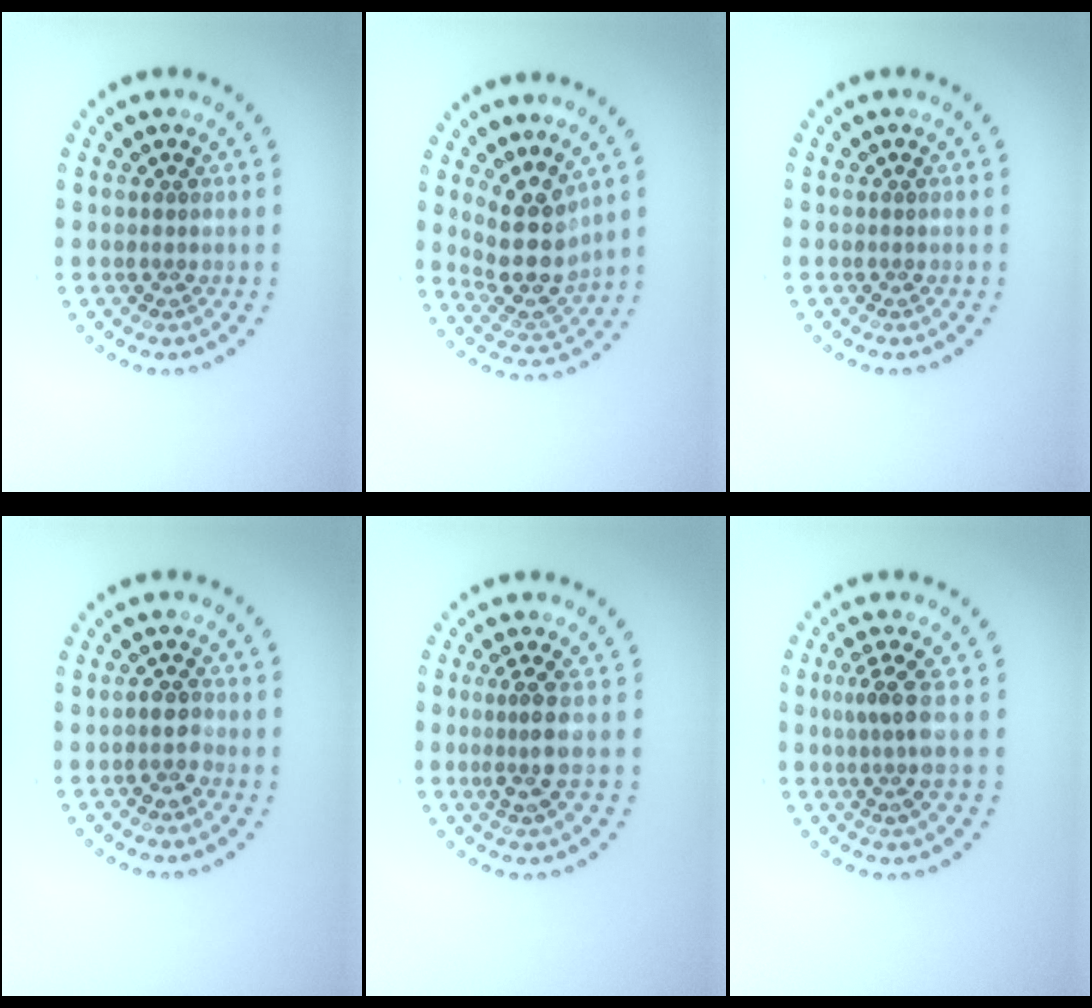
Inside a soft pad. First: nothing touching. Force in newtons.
{"total": 4.5, "press": 3.6, "slide": 2.6}
{"total": 0.0}
{"total": 1.9, "press": 1.6, "slide": 1.0}
{"total": 2.5, "press": 1.8, "slide": 1.7}
{"total": 3.0, "press": 2.1, "slide": 2.1}